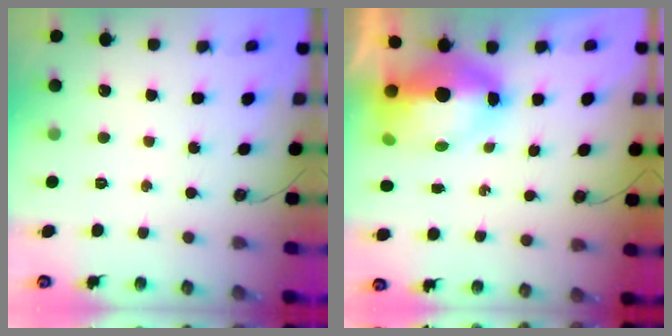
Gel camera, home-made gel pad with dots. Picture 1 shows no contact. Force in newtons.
{"total": 11.5, "press": 11.3, "slide": 1.8}